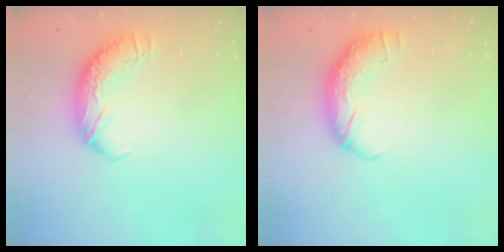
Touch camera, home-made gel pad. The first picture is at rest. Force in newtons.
{"total": 2.3, "press": 1.0, "slide": 2.1}